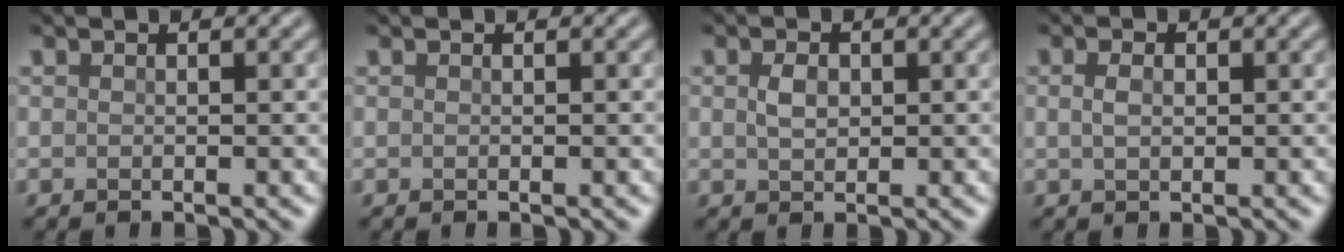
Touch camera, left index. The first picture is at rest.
{"total": 0.0}
{"total": 1.8, "force": [0.3, 1.2, 1.2], "torque": [-0.027, 0.001, 0.006]}
{"total": 1.5, "force": [0.3, 1.0, 1.1], "torque": [-0.022, 0.001, 0.007]}